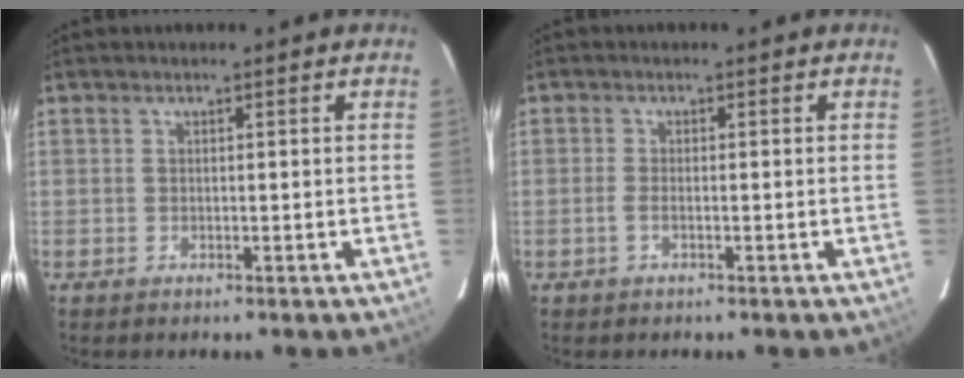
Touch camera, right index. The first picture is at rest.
{"total": 0.9, "force": [-0.4, 0.4, 0.7], "torque": [-0.018, 0.000, -0.008]}